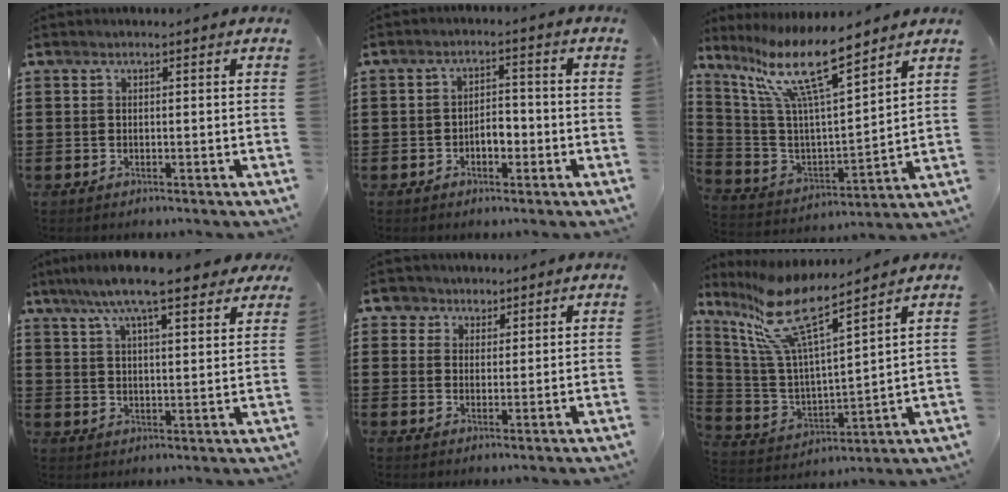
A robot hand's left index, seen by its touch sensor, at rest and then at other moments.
{"total": 3.3, "force": [-1.3, 1.8, 2.5], "torque": [-0.048, 0.007, -0.026]}
{"total": 13.5, "force": [9.2, 2.5, 9.6], "torque": [-0.218, -0.046, 0.156]}
{"total": 9.6, "force": [7.5, 1.4, 5.7], "torque": [-0.126, -0.017, 0.132]}
{"total": 3.1, "force": [1.9, 2.4, 0.0], "torque": [-0.017, 0.012, 0.035]}
{"total": 11.3, "force": [8.6, 1.4, 7.3], "torque": [-0.181, -0.057, 0.143]}